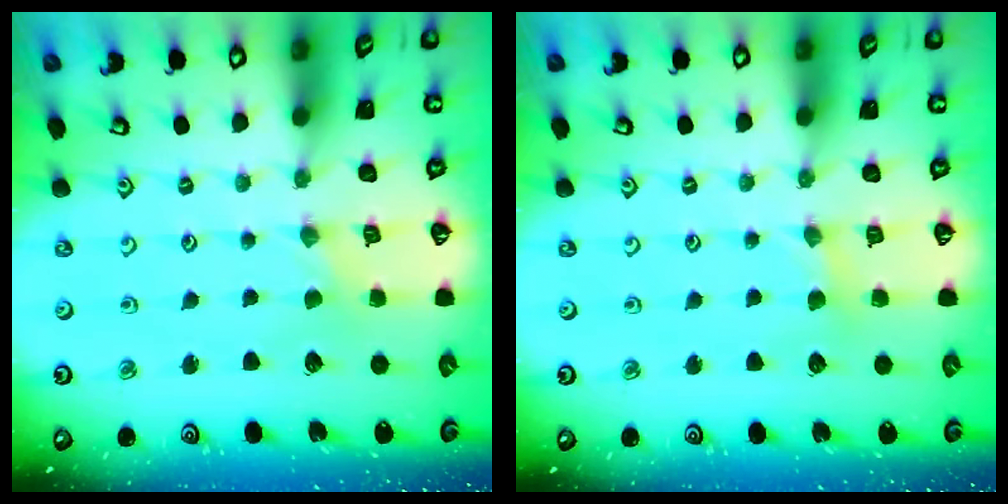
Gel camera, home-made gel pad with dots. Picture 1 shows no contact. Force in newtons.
{"total": 3.4, "press": 3.4, "slide": 0.5}